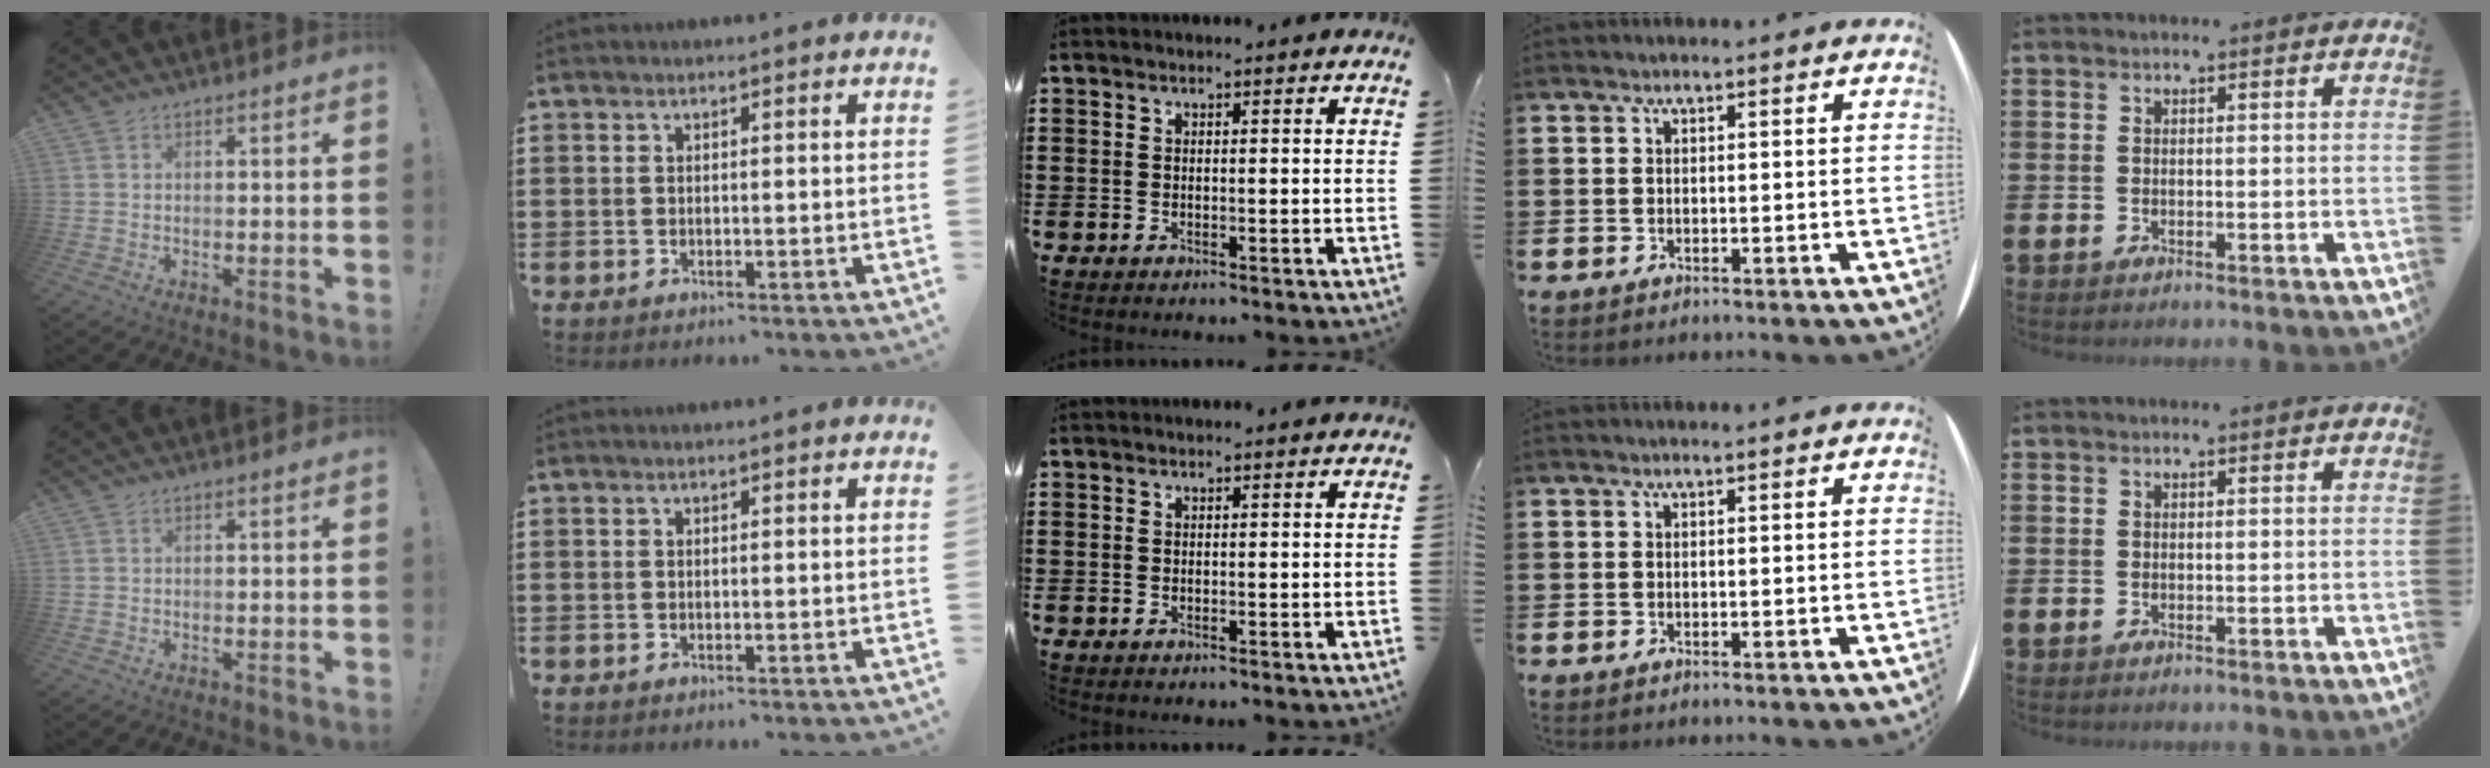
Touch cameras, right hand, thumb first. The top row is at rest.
{}